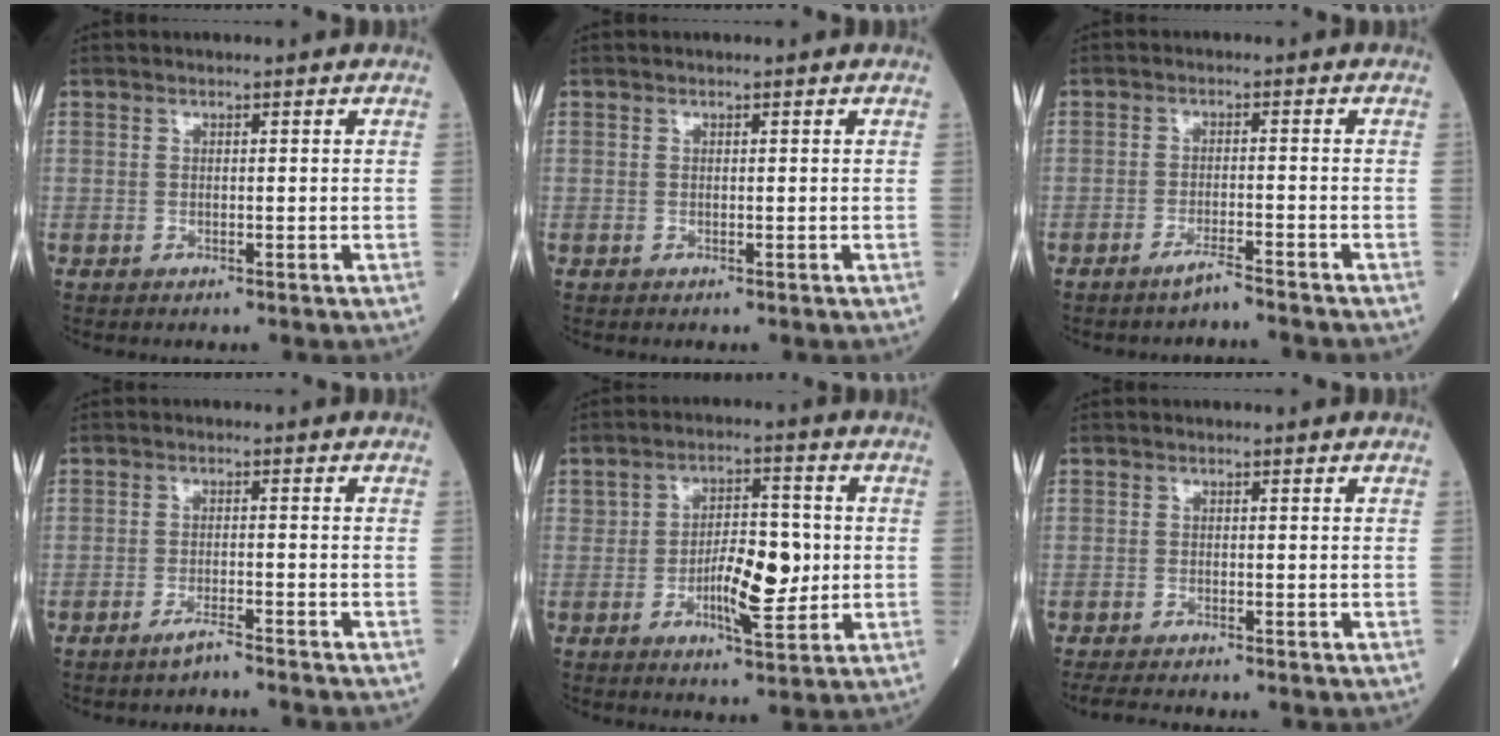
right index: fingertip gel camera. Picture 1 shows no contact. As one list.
[{"total": 0.0}, {"total": 3.2, "force": [-2.9, -0.6, 1.3], "torque": [-0.027, -0.005, -0.048]}, {"total": 3.0, "force": [-2.7, -0.4, 1.3], "torque": [-0.026, -0.002, -0.043]}, {"total": 8.7, "force": [-1.1, 3.1, 8.1], "torque": [-0.135, 0.003, -0.017]}, {"total": 4.9, "force": [-4.4, 0.2, 2.2], "torque": [-0.030, -0.013, -0.069]}]